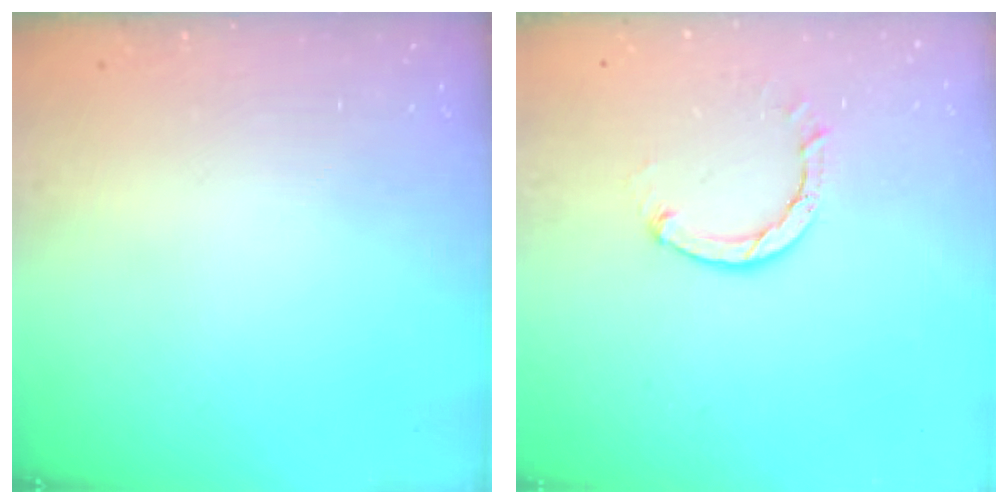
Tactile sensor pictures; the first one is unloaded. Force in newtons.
{"total": 3.0, "press": 3.0, "slide": 0.4}